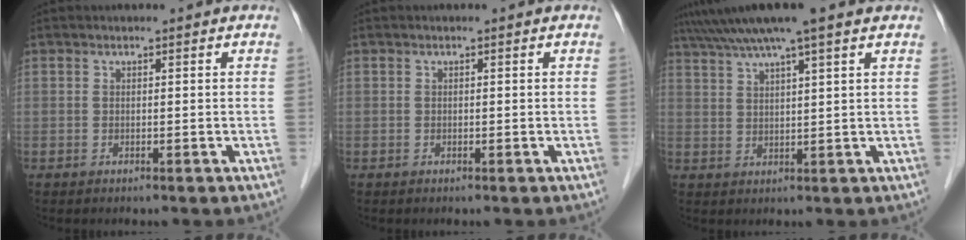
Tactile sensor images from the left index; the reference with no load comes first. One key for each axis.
{"total": 0.0}
{"total": 9.8, "fx": 7.7, "fy": -0.3, "fz": 6.2, "tx": -0.109, "ty": 0.035, "tz": 0.117}